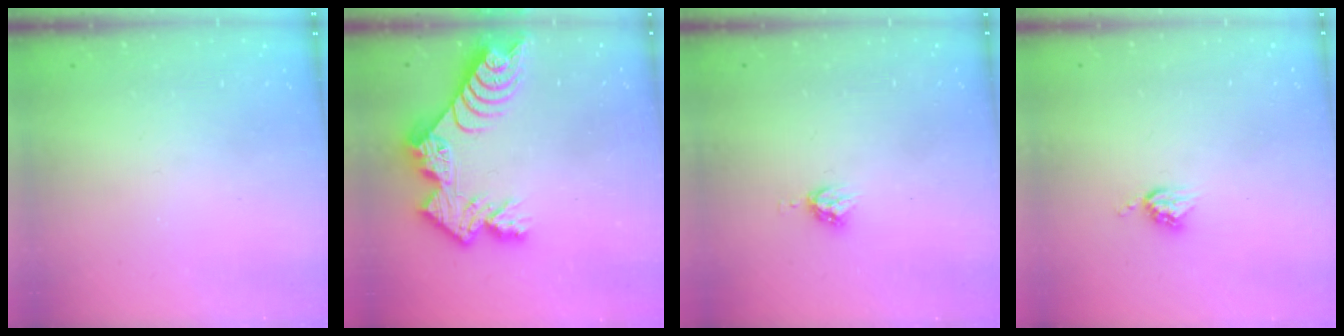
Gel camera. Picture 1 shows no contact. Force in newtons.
{"total": 13.8, "press": 13.8, "slide": 1.1}
{"total": 4.5, "press": 4.5, "slide": 0.0}
{"total": 5.2, "press": 5.2, "slide": 0.1}